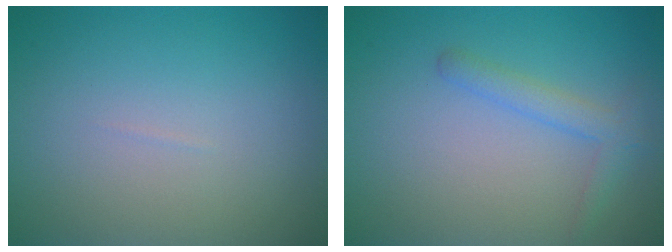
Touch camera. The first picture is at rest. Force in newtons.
{"total": 2.0, "press": 2.0, "slide": 0.2}